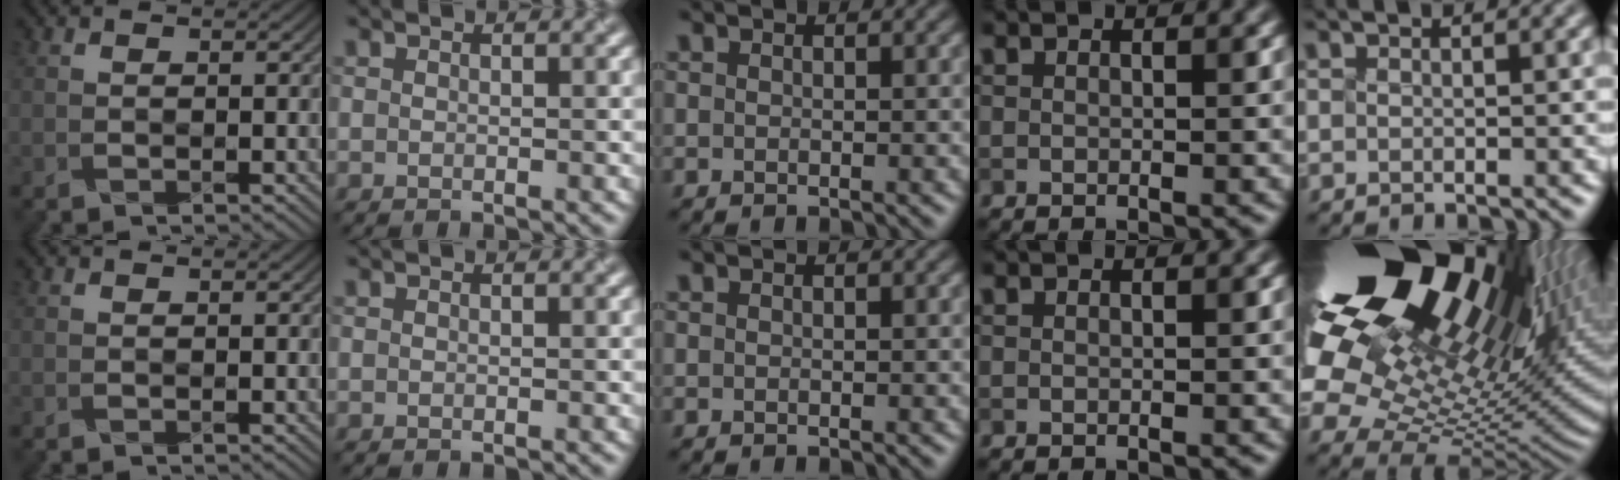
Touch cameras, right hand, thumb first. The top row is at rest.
{"little": {"total": 18.1, "force": [8.1, 8.9, 13.6], "torque": [-0.261, 0.007, 0.174]}}